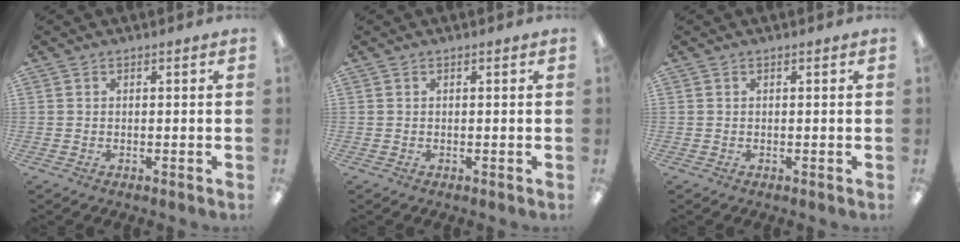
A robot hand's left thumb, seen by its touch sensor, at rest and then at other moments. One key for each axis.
{"total": 0.0}
{"total": 0.0}